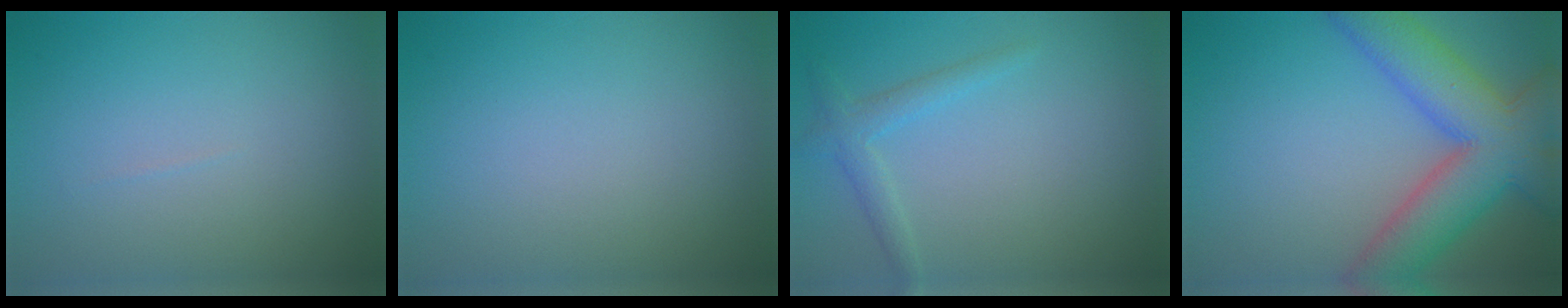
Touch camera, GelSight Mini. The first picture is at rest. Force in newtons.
{"total": 0.0}
{"total": 2.0, "press": 2.0, "slide": 0.1}
{"total": 9.6, "press": 9.6, "slide": 0.4}